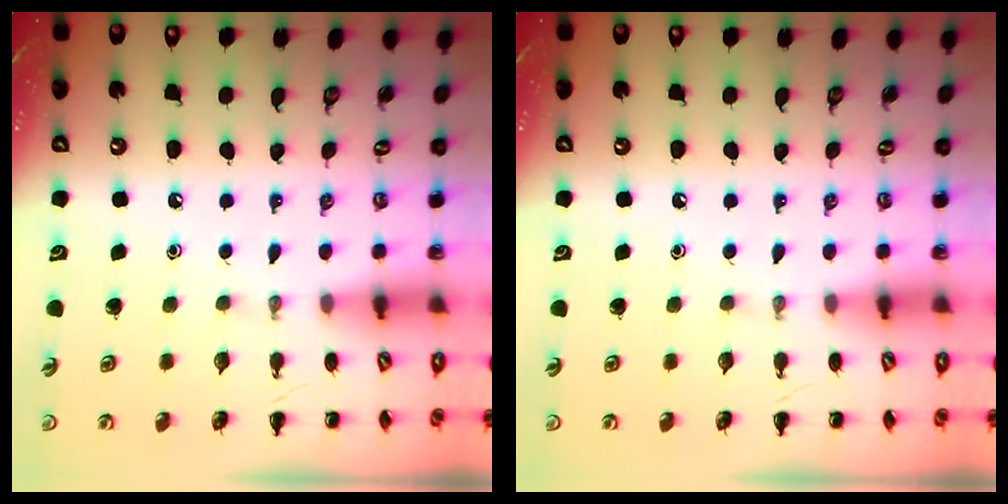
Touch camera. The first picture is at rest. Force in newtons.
{"total": 0.0}